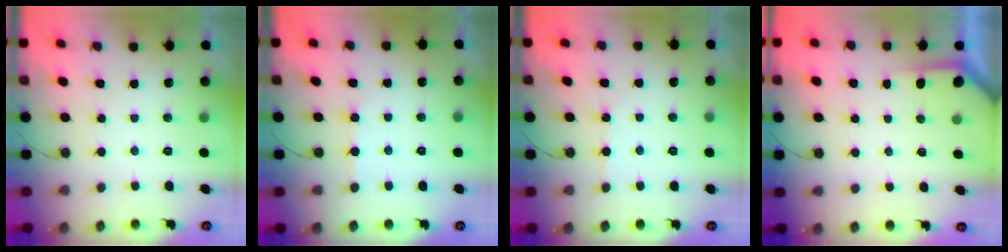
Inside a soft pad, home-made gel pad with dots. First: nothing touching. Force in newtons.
{"total": 2.8, "press": 2.8, "slide": 0.4}
{"total": 1.0, "press": 1.0, "slide": 0.2}
{"total": 1.8, "press": 1.8, "slide": 0.3}